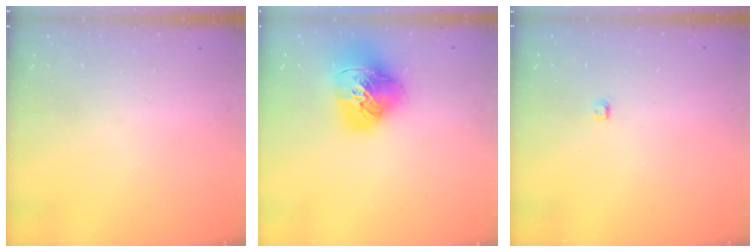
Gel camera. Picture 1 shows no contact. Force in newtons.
{"total": 17.3, "press": 17.2, "slide": 2.0}
{"total": 2.8, "press": 2.7, "slide": 0.3}